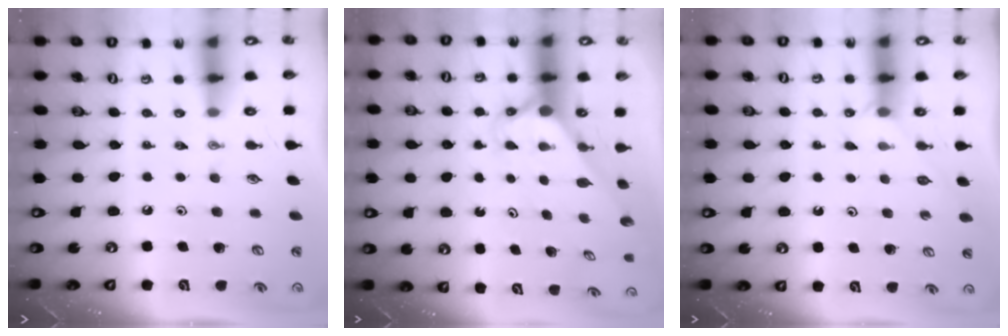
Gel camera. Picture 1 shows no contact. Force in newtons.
{"total": 2.7, "press": 2.7, "slide": 0.0}
{"total": 2.6, "press": 2.6, "slide": 0.3}